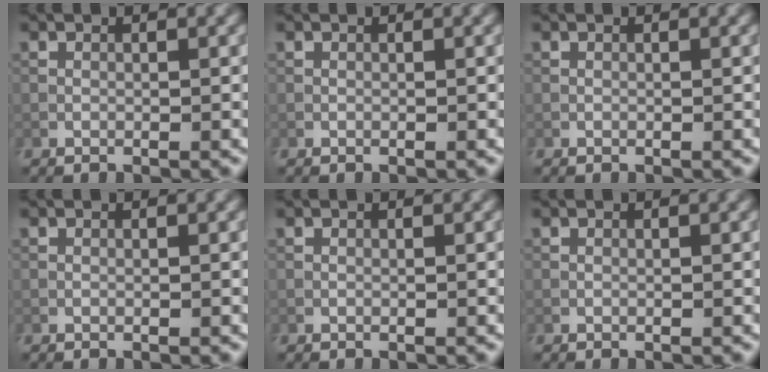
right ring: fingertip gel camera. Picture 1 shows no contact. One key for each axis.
{"total": 0.0}
{"total": 0.0}
{"total": 0.0}
{"total": 0.0}
{"total": 0.0}